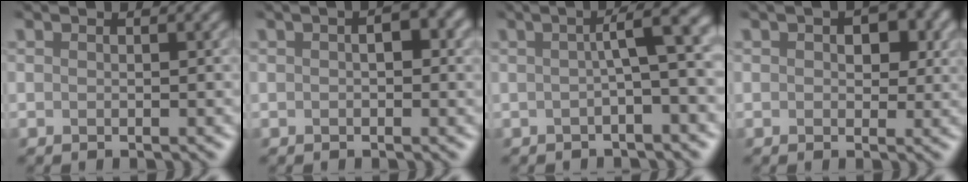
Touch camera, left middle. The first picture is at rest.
{"total": 2.1, "force": [0.0, 1.2, 1.8], "torque": [-0.019, 0.006, -0.001]}
{"total": 4.2, "force": [-0.1, 0.6, 4.2], "torque": [-0.051, 0.019, -0.011]}
{"total": 3.5, "force": [0.9, 2.5, 2.2], "torque": [-0.008, 0.012, 0.005]}